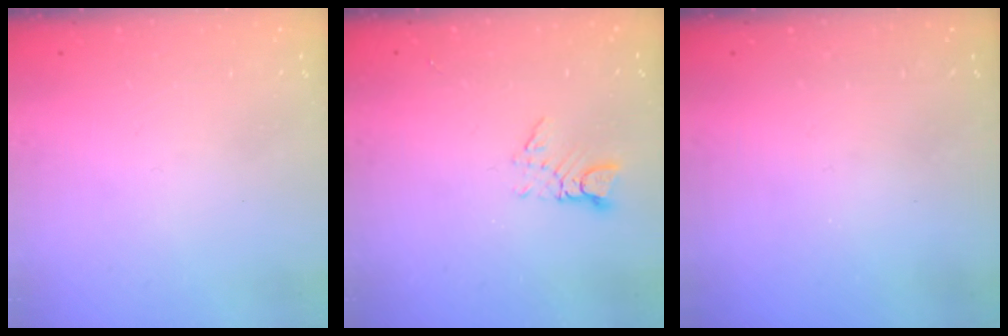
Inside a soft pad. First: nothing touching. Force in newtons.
{"total": 3.2, "press": 3.2, "slide": 0.2}
{"total": 0.0}